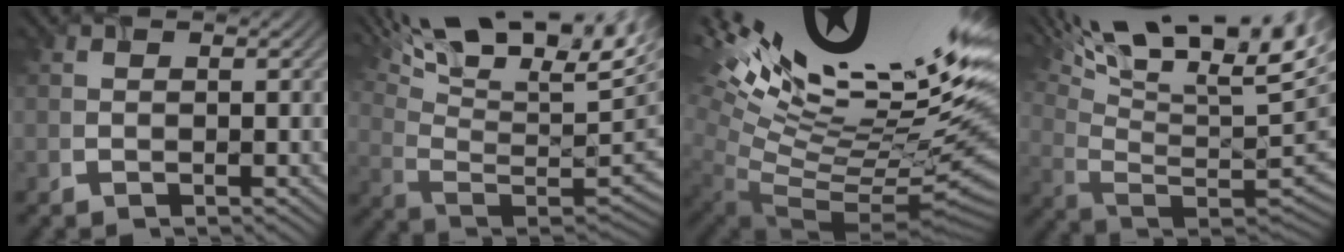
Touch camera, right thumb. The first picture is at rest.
{"total": 19.8, "force": [9.8, 6.9, 15.7], "torque": [-0.248, 0.033, 0.149]}
{"total": 17.1, "force": [6.5, 6.1, 14.6], "torque": [-0.172, 0.014, 0.129]}
{"total": 17.5, "force": [9.0, 5.9, 13.8], "torque": [-0.237, 0.016, 0.144]}